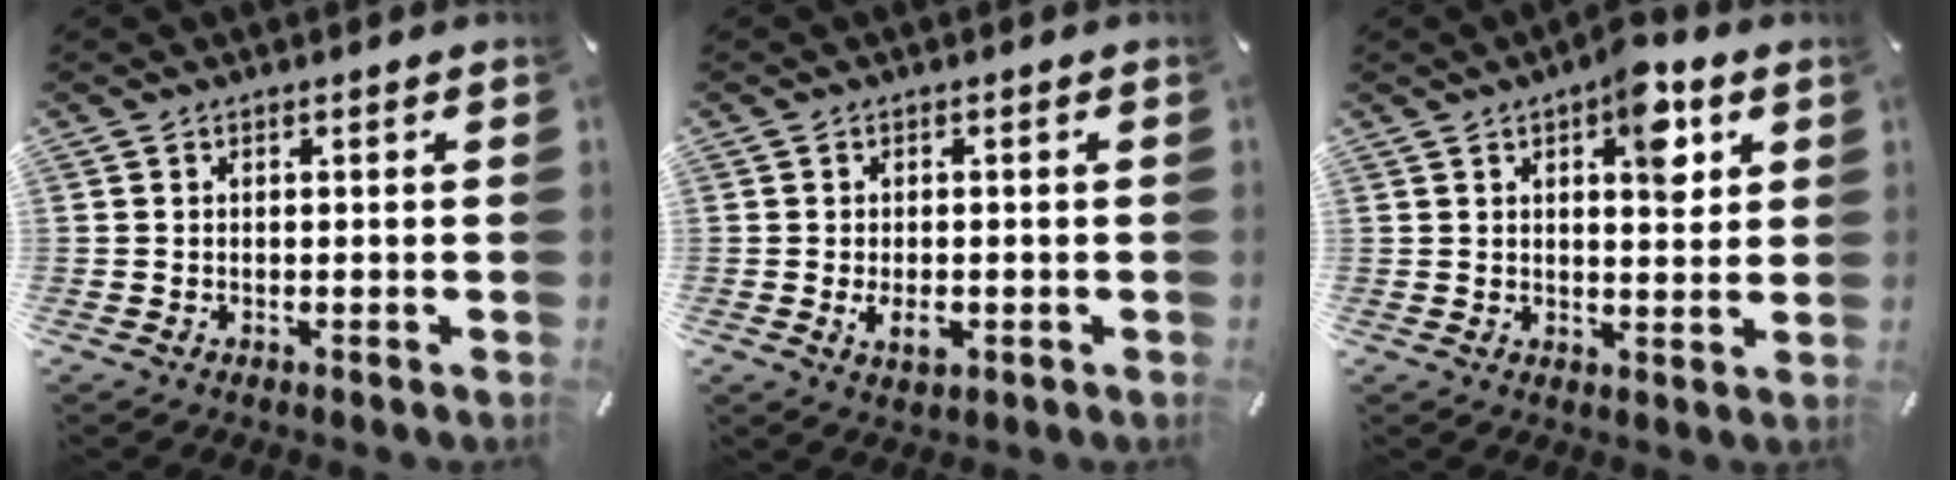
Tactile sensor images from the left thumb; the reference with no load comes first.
{"total": 3.7, "force": [-0.9, 2.2, 2.8], "torque": [-0.061, -0.008, -0.021]}
{"total": 9.1, "force": [4.1, 4.3, 6.9], "torque": [-0.077, -0.019, 0.062]}